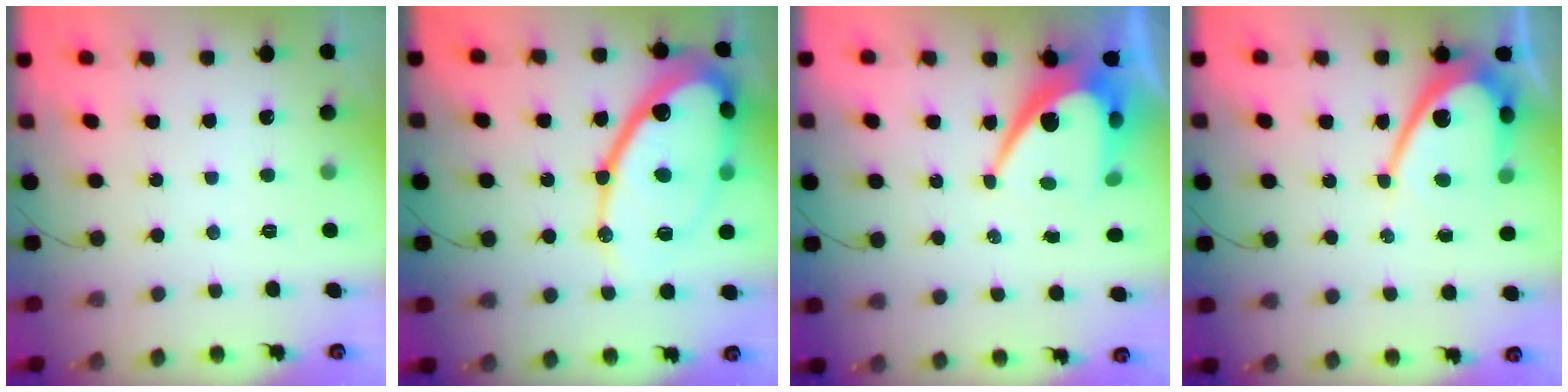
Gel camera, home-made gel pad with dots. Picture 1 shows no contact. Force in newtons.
{"total": 25.8, "press": 25.7, "slide": 2.5}
{"total": 11.2, "press": 11.1, "slide": 0.8}
{"total": 11.9, "press": 11.8, "slide": 0.9}